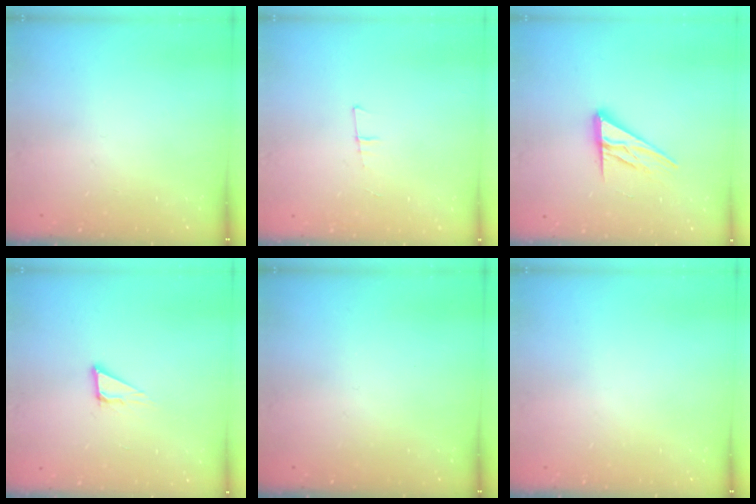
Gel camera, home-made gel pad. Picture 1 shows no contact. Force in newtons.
{"total": 5.6, "press": 4.7, "slide": 2.9}
{"total": 12.6, "press": 12.5, "slide": 1.1}
{"total": 5.0, "press": 5.0, "slide": 0.2}
{"total": 0.0}
{"total": 0.0}